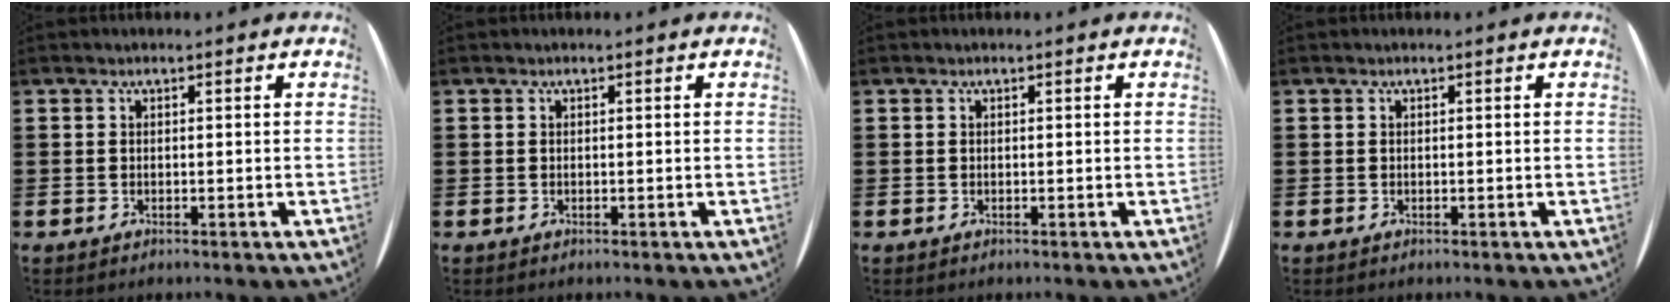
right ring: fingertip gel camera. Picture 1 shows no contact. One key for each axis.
{"total": 0.0}
{"total": 0.0}
{"total": 0.0}